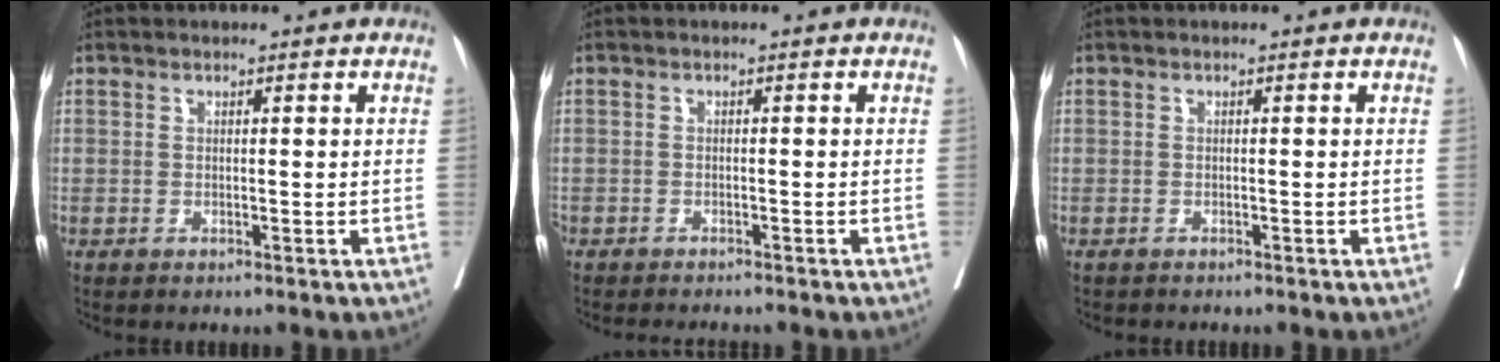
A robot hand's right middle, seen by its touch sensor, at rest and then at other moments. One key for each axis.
{"total": 4.0, "fx": -3.7, "fy": 0.6, "fz": 1.4, "tx": -0.013, "ty": -0.006, "tz": -0.052}
{"total": 1.0, "fx": -0.9, "fy": 0.3, "fz": 0.2, "tx": -0.009, "ty": -0.001, "tz": -0.014}